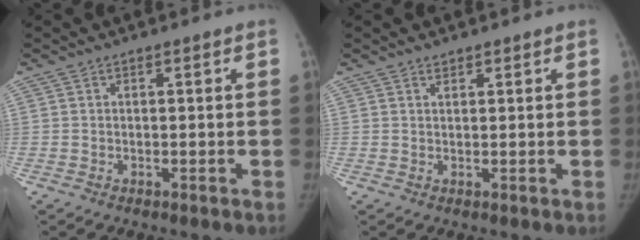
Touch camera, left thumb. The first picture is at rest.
{"total": 0.9, "force": [0.8, 0.4, 0.2], "torque": [0.006, -0.006, 0.011]}